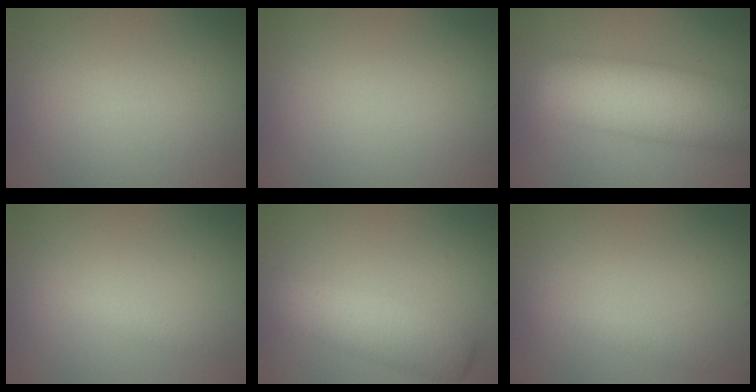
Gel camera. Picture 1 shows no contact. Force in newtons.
{"total": 0.0}
{"total": 9.5, "press": 9.5, "slide": 0.3}
{"total": 0.9, "press": 0.9, "slide": 0.1}
{"total": 5.4, "press": 5.4, "slide": 0.3}
{"total": 1.0, "press": 1.0, "slide": 0.0}